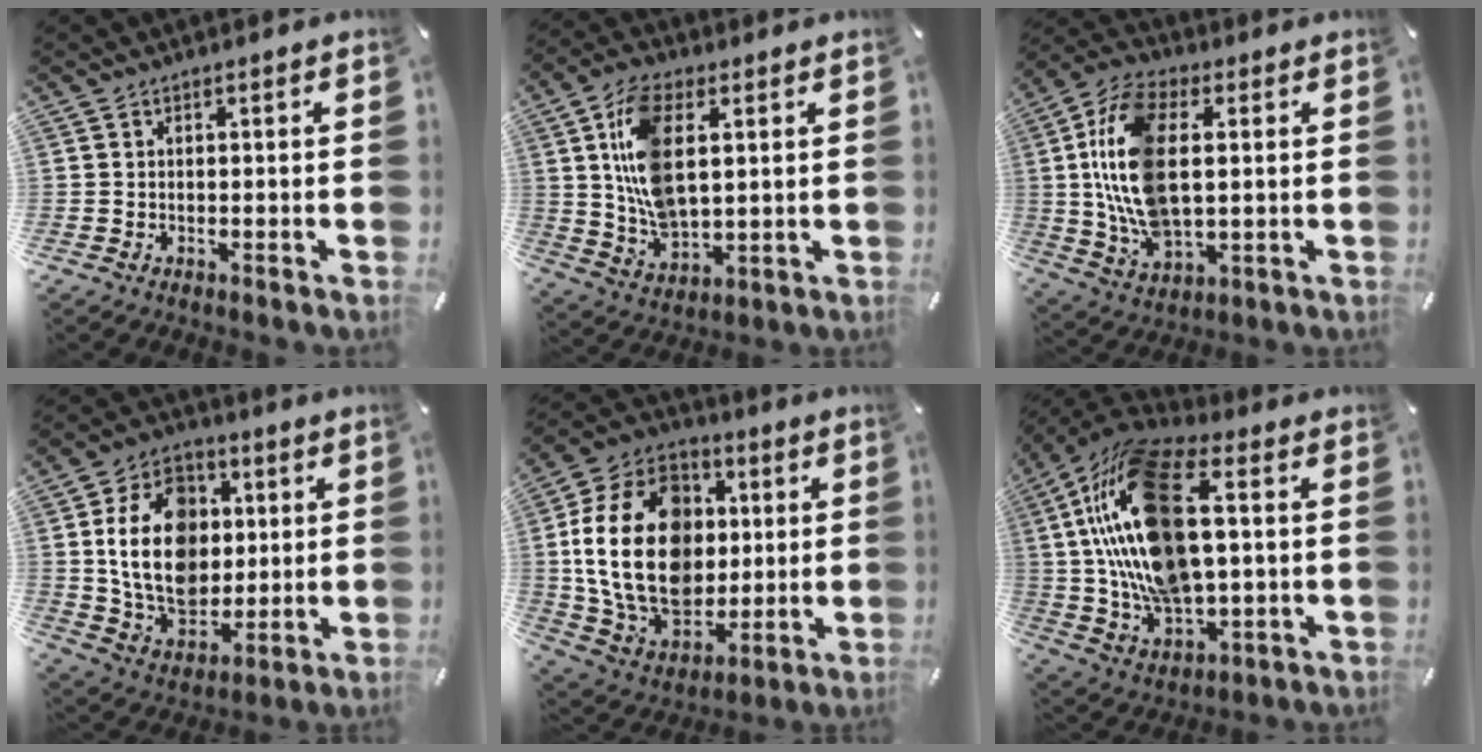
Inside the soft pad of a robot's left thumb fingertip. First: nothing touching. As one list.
[{"total": 13.7, "force": [3.7, 7.4, 11.0], "torque": [-0.244, -0.004, 0.065]}, {"total": 16.7, "force": [2.0, 9.4, 13.6], "torque": [-0.315, -0.004, 0.033]}, {"total": 18.2, "force": [2.2, 14.1, 11.3], "torque": [-0.214, 0.011, 0.043]}, {"total": 24.6, "force": [1.7, 18.5, 16.1], "torque": [-0.320, 0.005, 0.040]}, {"total": 24.2, "force": [3.8, 13.0, 20.0], "torque": [-0.435, 0.000, 0.066]}]